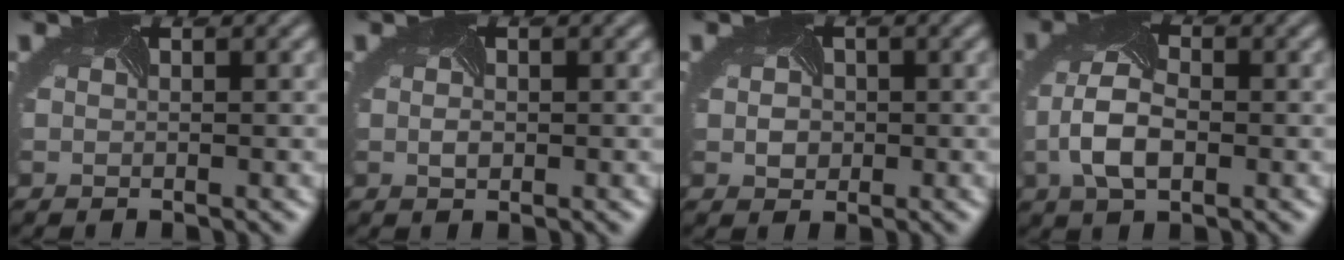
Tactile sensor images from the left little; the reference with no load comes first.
{"total": 0.7, "force": [-0.1, 0.5, 0.4], "torque": [-0.019, -0.002, -0.001]}
{"total": 1.6, "force": [-0.1, 1.6, 0.2], "torque": [-0.010, -0.003, -0.002]}
{"total": 4.5, "force": [-1.1, 2.7, 3.5], "torque": [-0.096, 0.002, -0.023]}